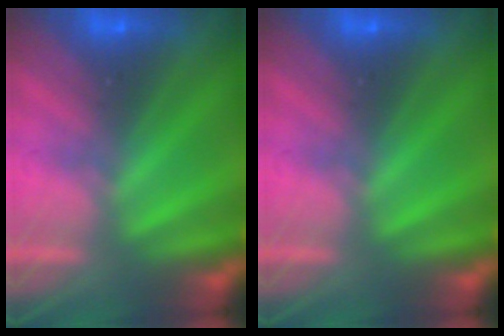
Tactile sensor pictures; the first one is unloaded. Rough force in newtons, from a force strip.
{"total": 0.0}